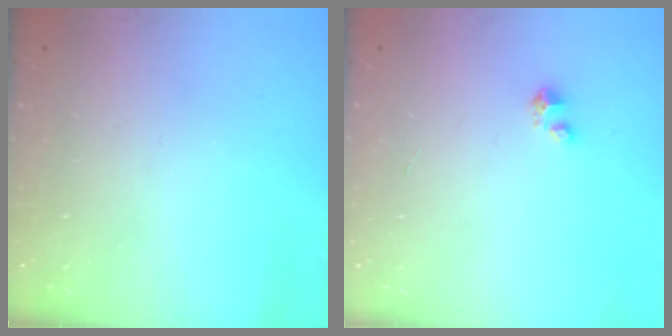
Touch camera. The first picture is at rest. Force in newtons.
{"total": 2.1, "press": 2.1, "slide": 0.1}